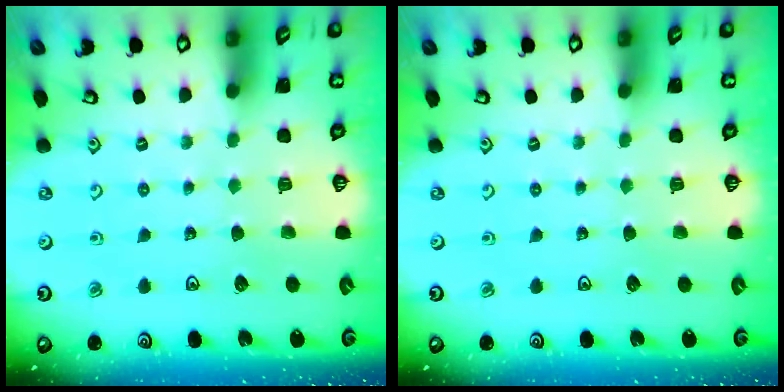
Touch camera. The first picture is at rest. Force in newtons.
{"total": 0.0}